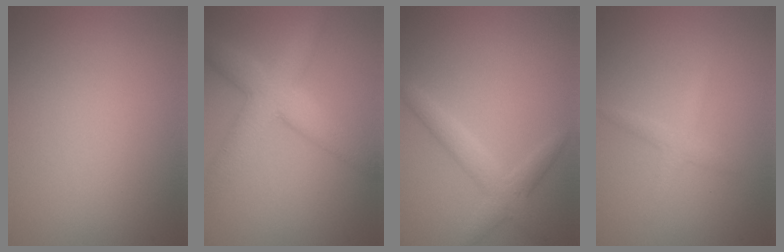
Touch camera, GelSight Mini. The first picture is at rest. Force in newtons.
{"total": 5.9, "press": 5.9, "slide": 0.2}
{"total": 2.8, "press": 2.8, "slide": 0.0}
{"total": 1.4, "press": 1.4, "slide": 0.1}